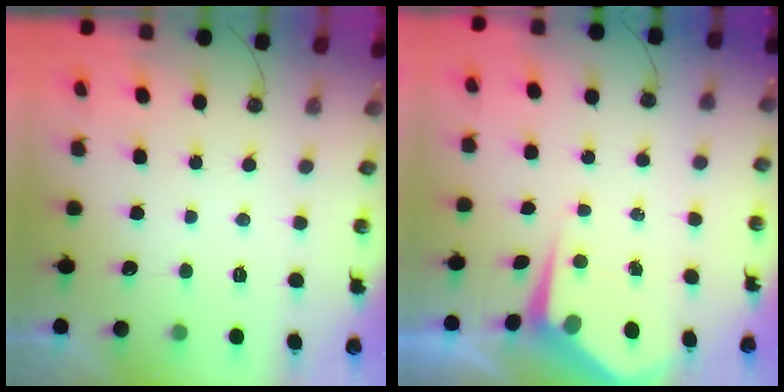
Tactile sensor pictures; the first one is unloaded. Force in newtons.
{"total": 5.1, "press": 5.0, "slide": 0.7}